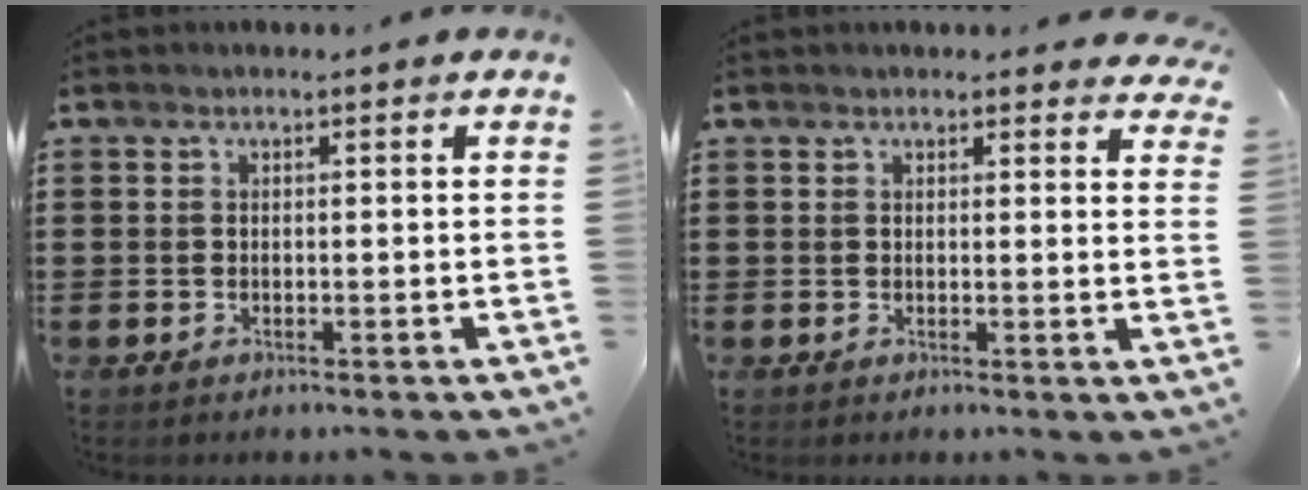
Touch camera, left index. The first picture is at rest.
{"total": 2.1, "force": [2.0, 0.4, 0.4], "torque": [-0.004, -0.004, 0.037]}